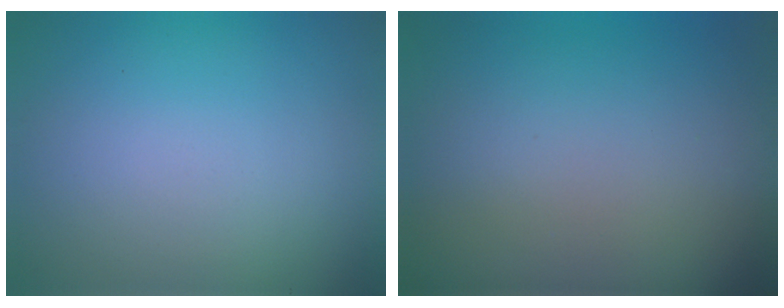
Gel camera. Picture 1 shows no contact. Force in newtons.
{"total": 0.0}